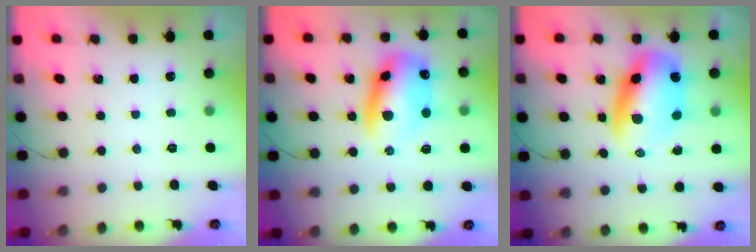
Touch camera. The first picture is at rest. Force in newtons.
{"total": 13.4, "press": 13.2, "slide": 2.7}
{"total": 13.7, "press": 13.2, "slide": 3.5}